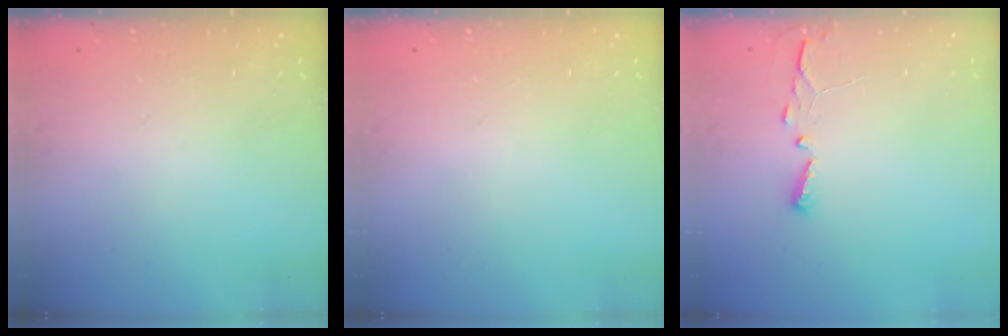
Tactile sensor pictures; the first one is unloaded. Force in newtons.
{"total": 0.0}
{"total": 2.9, "press": 2.9, "slide": 0.4}